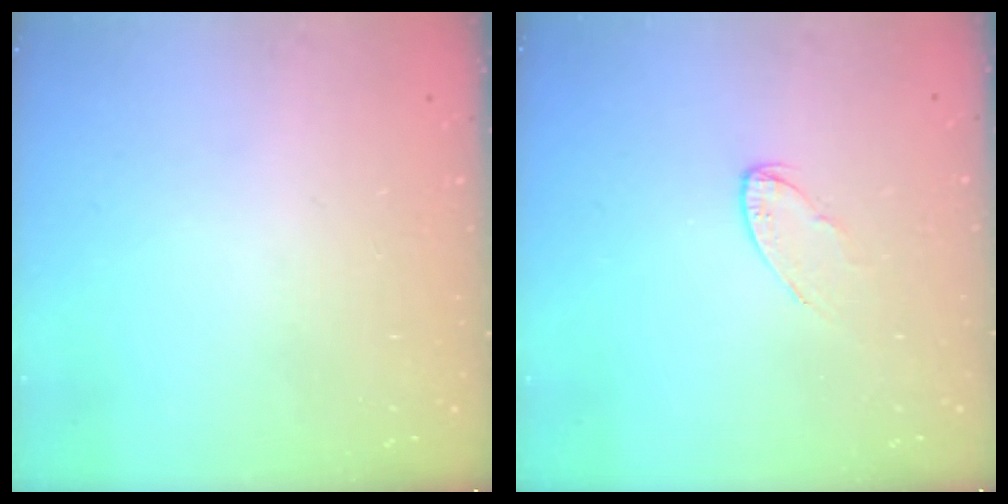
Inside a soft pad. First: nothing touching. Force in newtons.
{"total": 4.7, "press": 4.7, "slide": 0.4}